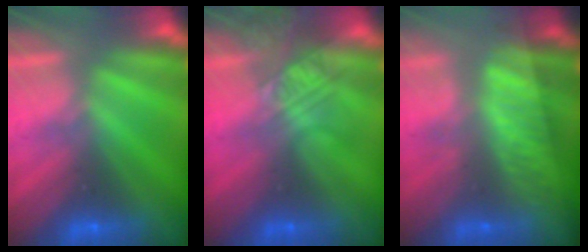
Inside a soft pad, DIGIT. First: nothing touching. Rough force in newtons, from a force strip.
{"total": 2.3}
{"total": 8.8}